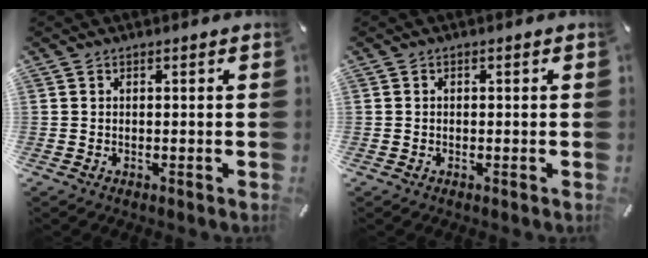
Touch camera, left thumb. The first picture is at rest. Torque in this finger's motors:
{"motor_torque": [-0.02, 0.10, 0.14, 0.06, -0.03]}